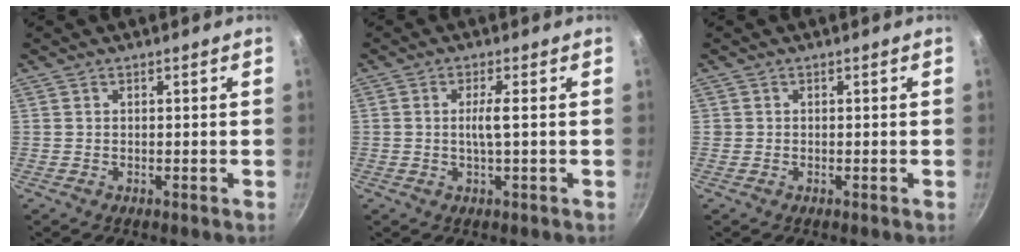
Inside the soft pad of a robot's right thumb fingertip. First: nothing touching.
{"total": 3.3, "force": [0.0, 0.2, 3.2], "torque": [-0.069, 0.004, 0.000]}
{"total": 0.6, "force": [0.0, 0.6, 0.0], "torque": [0.004, 0.002, -0.001]}